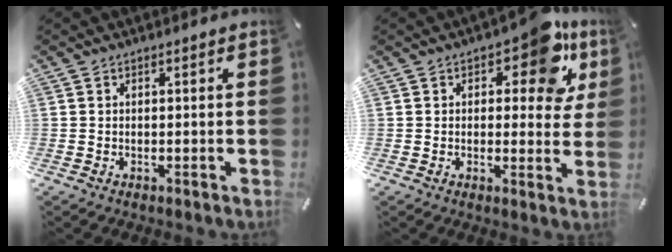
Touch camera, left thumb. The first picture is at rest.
{"total": 12.4, "force": [6.3, 5.9, 8.9], "torque": [-0.101, -0.033, 0.102]}